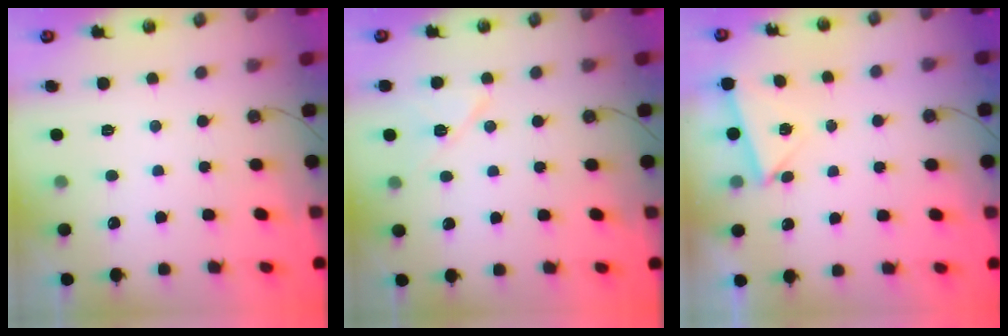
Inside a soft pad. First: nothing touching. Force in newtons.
{"total": 8.8, "press": 5.2, "slide": 7.1}
{"total": 3.1, "press": 3.1, "slide": 0.5}